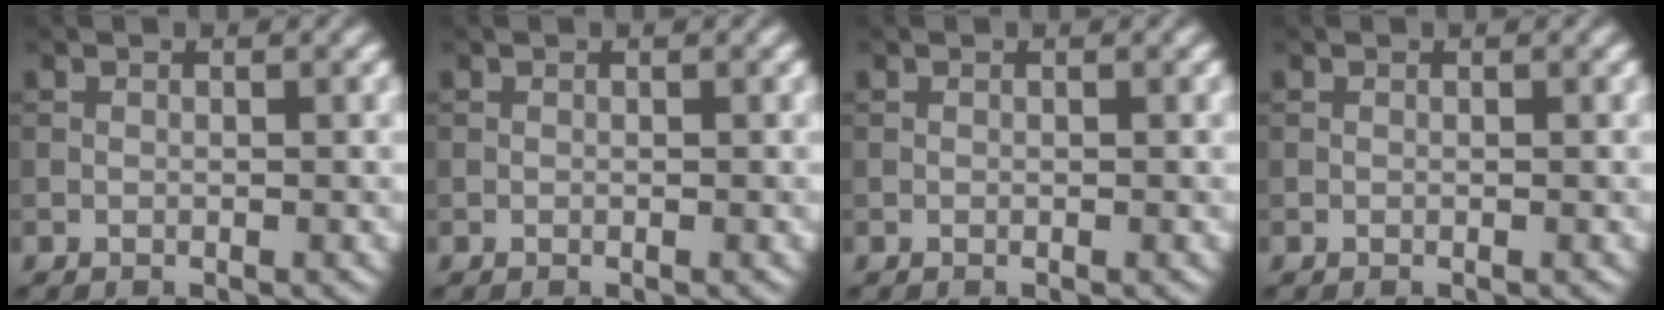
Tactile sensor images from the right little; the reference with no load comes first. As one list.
[{"total": 0.0}, {"total": 0.0}, {"total": 0.0}]